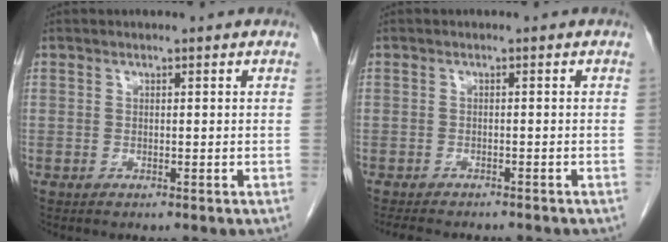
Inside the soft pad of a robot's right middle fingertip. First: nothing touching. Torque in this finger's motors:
{"motor_torque": [0.16, -0.13, 0.00, 0.01]}